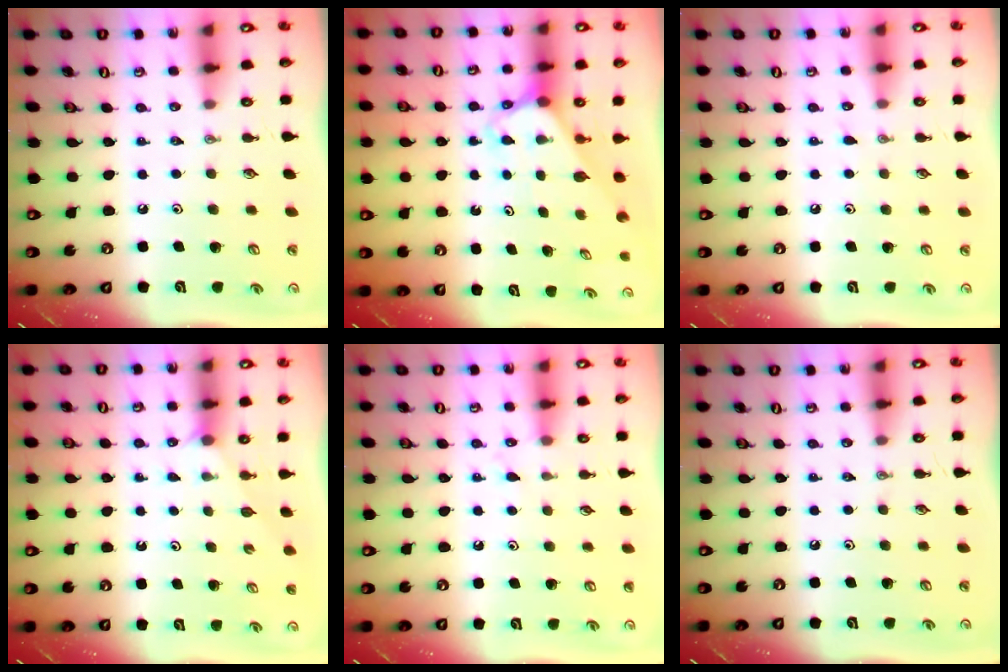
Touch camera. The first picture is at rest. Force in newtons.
{"total": 2.8, "press": 2.8, "slide": 0.2}
{"total": 4.3, "press": 4.3, "slide": 0.6}
{"total": 1.5, "press": 1.5, "slide": 0.2}
{"total": 5.2, "press": 5.1, "slide": 0.6}
{"total": 0.0}